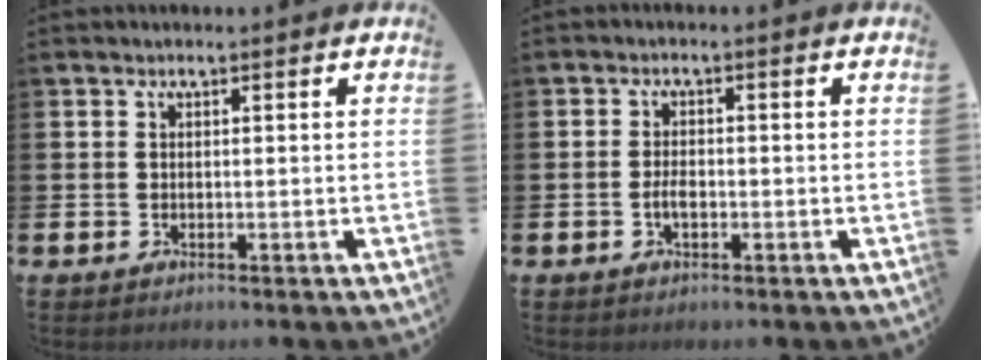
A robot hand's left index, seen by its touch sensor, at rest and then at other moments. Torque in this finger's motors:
{"motor_torque": [0.35, 0.11, 0.06, 0.05]}